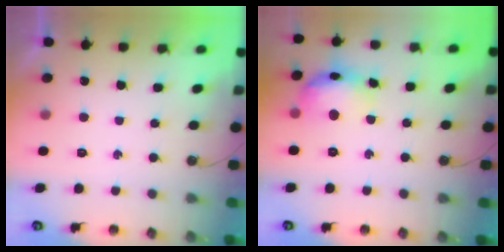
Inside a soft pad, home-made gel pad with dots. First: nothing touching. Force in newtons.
{"total": 14.5, "press": 14.5, "slide": 0.9}